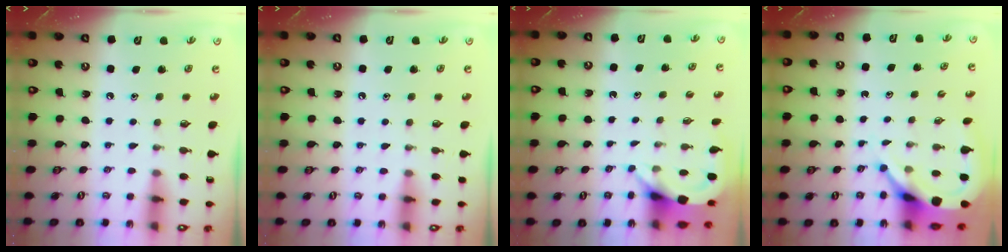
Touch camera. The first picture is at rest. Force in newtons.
{"total": 5.9, "press": 5.8, "slide": 0.8}
{"total": 3.9, "press": 3.9, "slide": 0.3}
{"total": 6.5, "press": 6.5, "slide": 0.7}